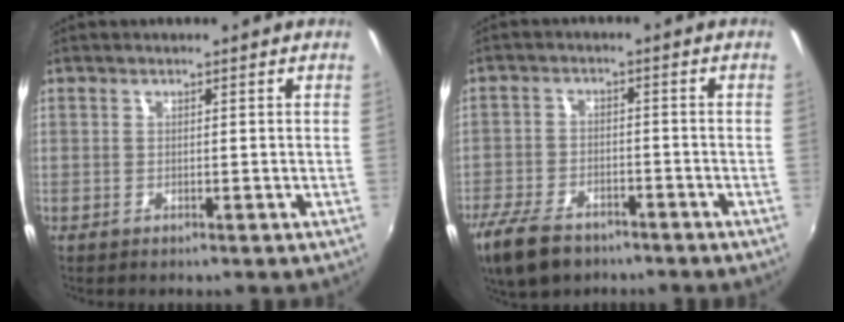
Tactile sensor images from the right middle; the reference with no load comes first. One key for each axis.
{"total": 10.9, "fx": -7.8, "fy": 5.3, "fz": 5.5, "tx": -0.144, "ty": -0.019, "tz": -0.142}